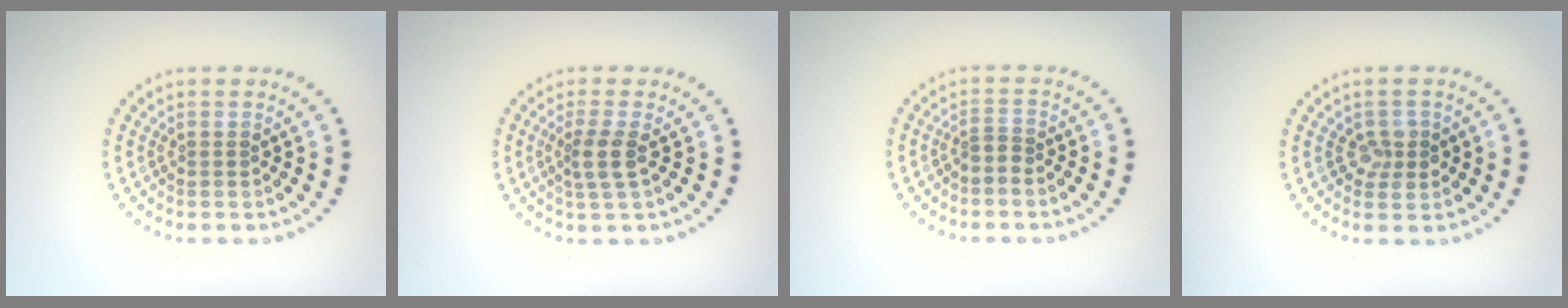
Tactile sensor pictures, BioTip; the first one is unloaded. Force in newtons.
{"total": 2.3, "press": 1.8, "slide": 1.4}
{"total": 1.1, "press": 0.7, "slide": 0.9}
{"total": 1.9, "press": 1.9, "slide": 0.5}